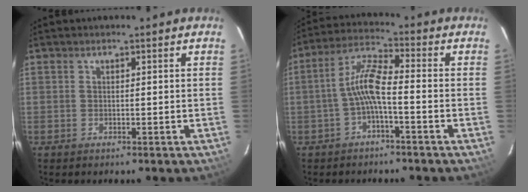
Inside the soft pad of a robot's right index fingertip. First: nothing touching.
{"total": 6.5, "force": [-2.2, 1.1, 6.0], "torque": [-0.136, 0.018, -0.043]}